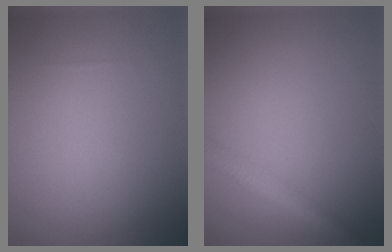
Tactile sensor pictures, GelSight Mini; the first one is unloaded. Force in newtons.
{"total": 2.9, "press": 2.9, "slide": 0.2}